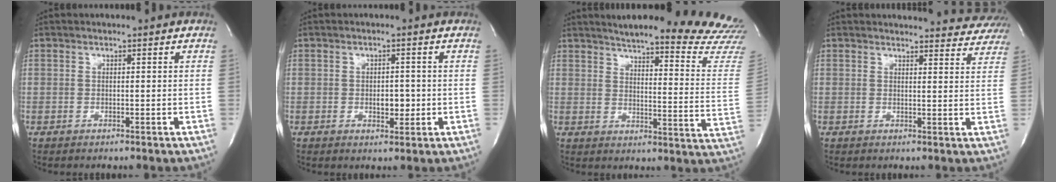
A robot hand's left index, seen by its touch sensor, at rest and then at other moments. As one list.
[{"total": 2.7, "force": [-1.2, 1.5, 2.0], "torque": [-0.027, -0.008, -0.014]}, {"total": 25.1, "force": [23.5, 0.4, 8.7], "torque": [-0.121, -0.134, 0.262]}, {"total": 10.4, "force": [10.3, 1.8, 0.8], "torque": [0.016, -0.043, 0.085]}]